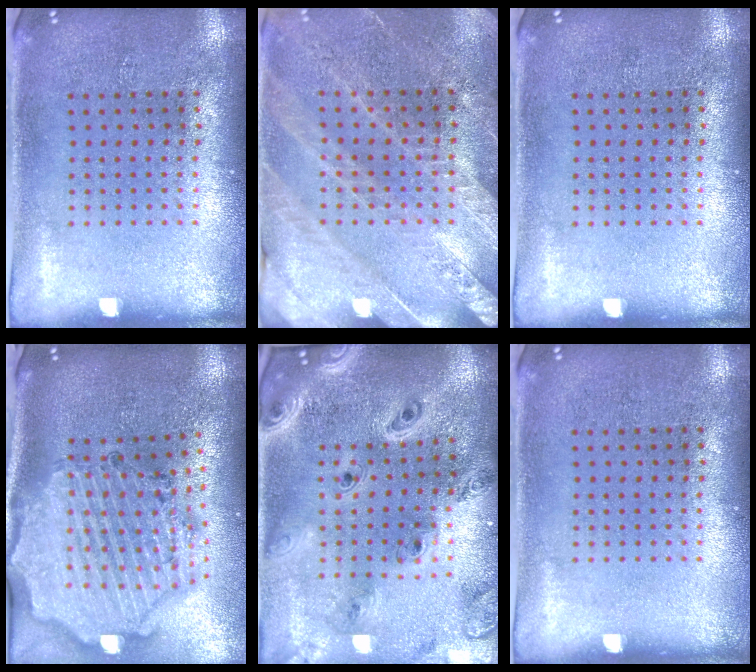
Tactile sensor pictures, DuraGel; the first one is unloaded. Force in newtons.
{"total": 2.7, "press": 2.7, "slide": 0.5}
{"total": 0.0}
{"total": 2.9, "press": 2.6, "slide": 1.2}
{"total": 2.8, "press": 2.4, "slide": 1.4}
{"total": 0.0}